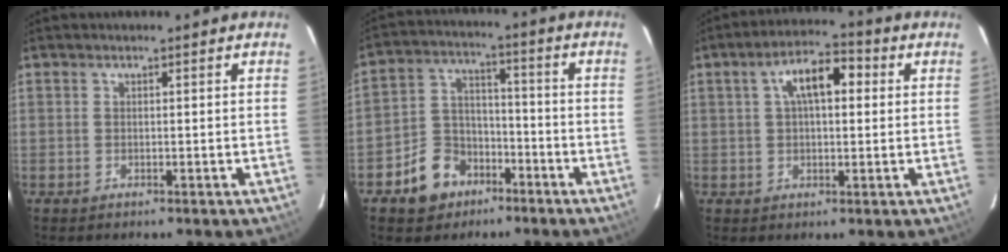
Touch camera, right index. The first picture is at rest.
{"total": 9.9, "force": [-5.9, 7.3, 3.3], "torque": [-0.086, 0.030, -0.087]}
{"total": 8.2, "force": [2.0, 3.8, 6.9], "torque": [-0.119, 0.027, 0.032]}